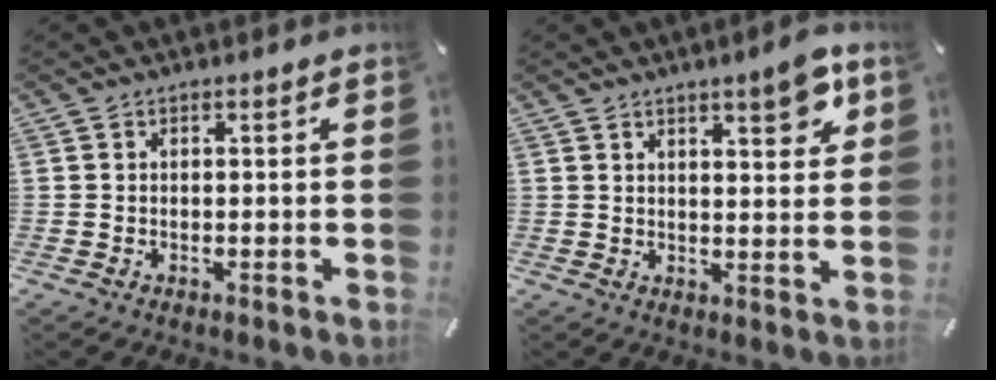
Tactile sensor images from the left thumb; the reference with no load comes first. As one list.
[{"total": 7.0, "force": [4.5, 2.2, 4.9], "torque": [-0.064, -0.022, 0.072]}]